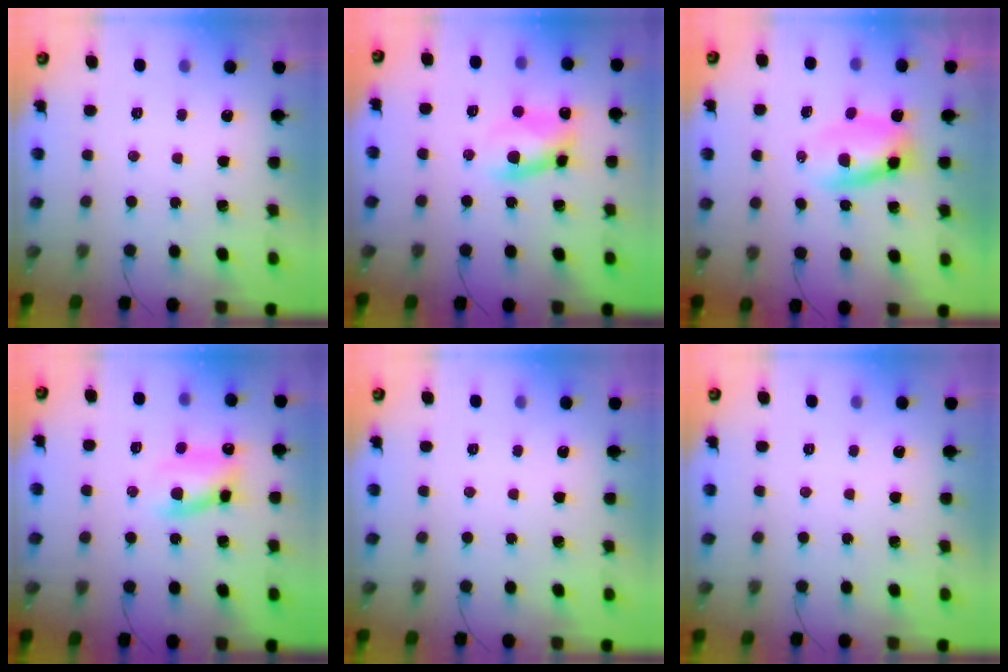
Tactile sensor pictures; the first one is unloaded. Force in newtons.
{"total": 9.4, "press": 9.4, "slide": 0.7}
{"total": 5.2, "press": 5.1, "slide": 1.1}
{"total": 9.5, "press": 9.3, "slide": 1.9}
{"total": 0.0}
{"total": 0.0}